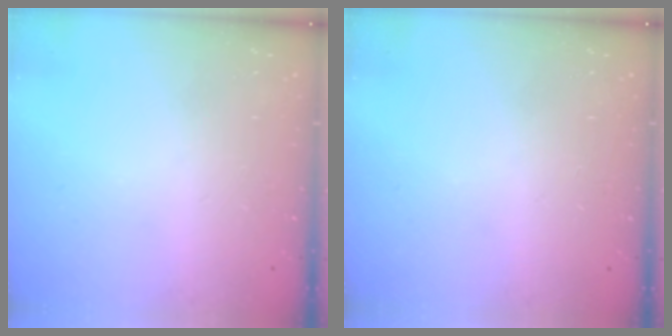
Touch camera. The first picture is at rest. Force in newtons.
{"total": 0.0}